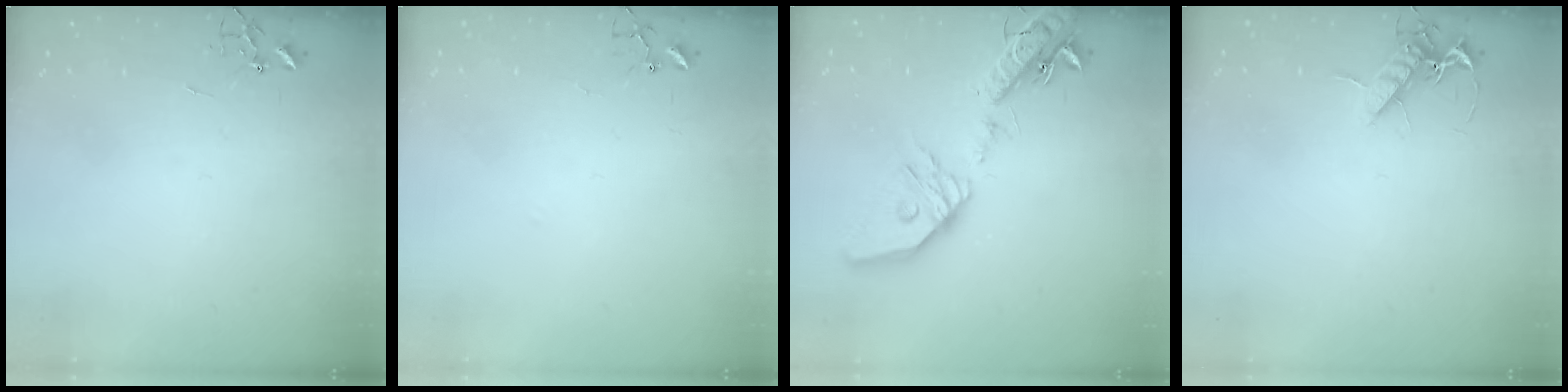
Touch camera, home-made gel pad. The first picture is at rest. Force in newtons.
{"total": 6.1, "press": 6.0, "slide": 0.6}
{"total": 23.6, "press": 23.3, "slide": 3.8}
{"total": 9.3, "press": 9.2, "slide": 1.3}